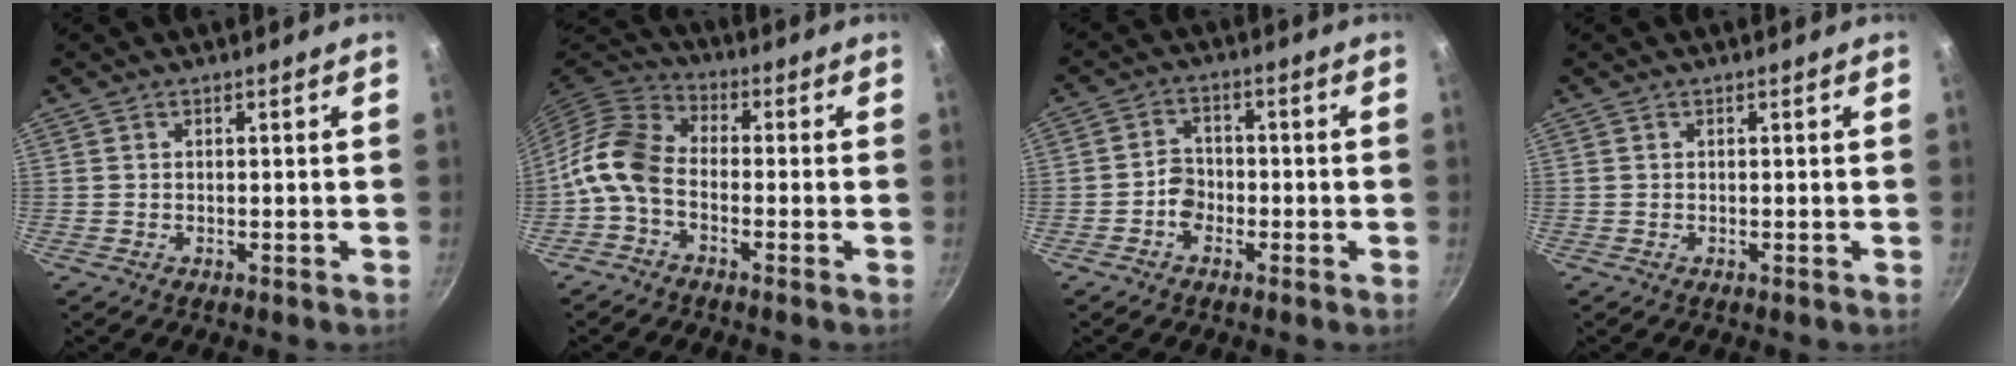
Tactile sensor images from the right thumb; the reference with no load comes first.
{"total": 8.7, "force": [-2.9, 5.6, 6.0], "torque": [-0.115, 0.040, -0.077]}
{"total": 4.1, "force": [-1.9, 3.2, 1.9], "torque": [-0.012, 0.024, -0.037]}
{"total": 0.0}